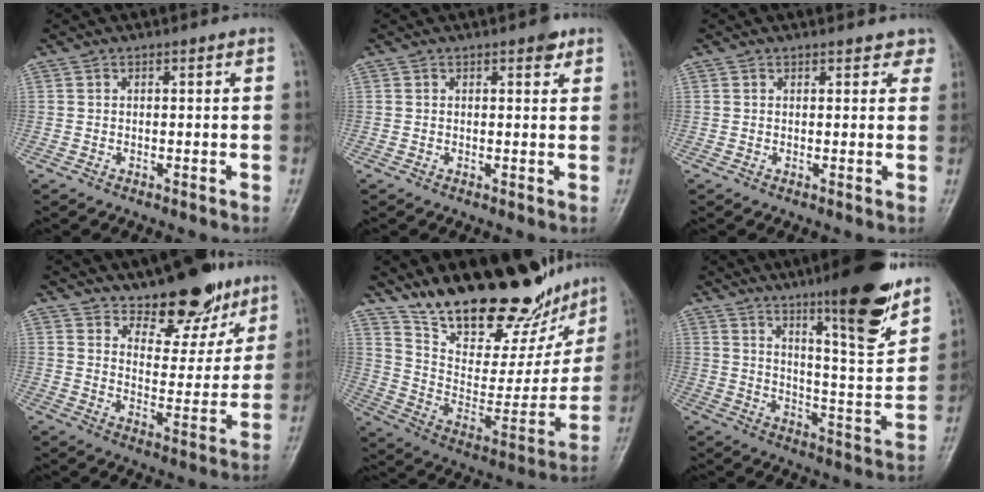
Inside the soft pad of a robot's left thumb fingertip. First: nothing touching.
{"total": 2.3, "force": [1.4, 1.0, 1.5], "torque": [-0.011, -0.004, 0.015]}
{"total": 2.9, "force": [2.4, 1.4, 0.6], "torque": [0.026, -0.007, 0.017]}
{"total": 12.9, "force": [9.7, 5.8, 6.3], "torque": [-0.043, -0.068, 0.152]}
{"total": 26.6, "force": [21.1, 9.5, 13.3], "torque": [-0.169, -0.100, 0.330]}
{"total": 17.1, "force": [11.7, 2.5, 12.3], "torque": [-0.160, -0.076, 0.184]}